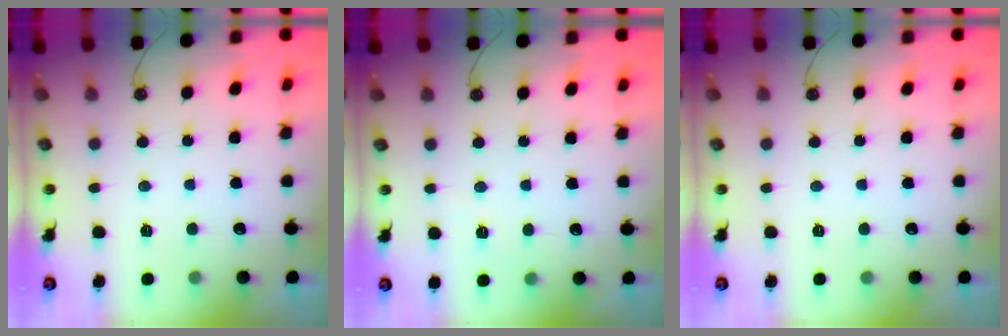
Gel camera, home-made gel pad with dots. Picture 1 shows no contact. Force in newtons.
{"total": 1.9, "press": 1.9, "slide": 0.4}
{"total": 0.0}